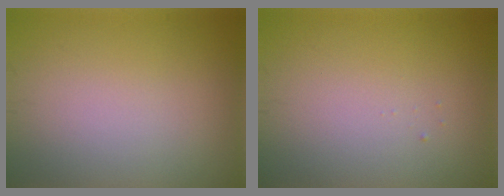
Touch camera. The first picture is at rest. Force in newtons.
{"total": 0.0}